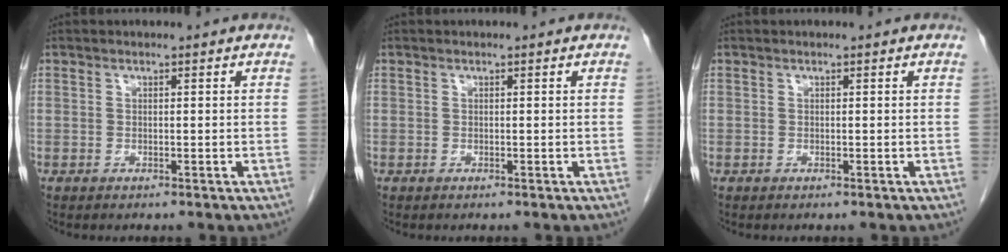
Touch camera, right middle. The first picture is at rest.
{"total": 0.0}
{"total": 0.0}